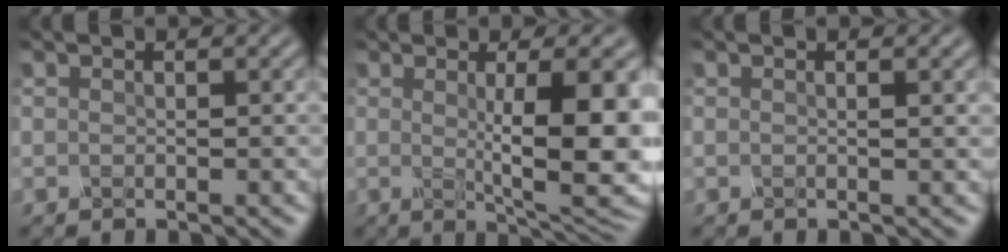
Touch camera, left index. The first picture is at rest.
{"total": 9.4, "force": [0.3, 2.3, 9.1], "torque": [-0.120, -0.007, 0.008]}
{"total": 1.5, "force": [0.4, 0.5, 1.4], "torque": [-0.014, 0.002, -0.002]}